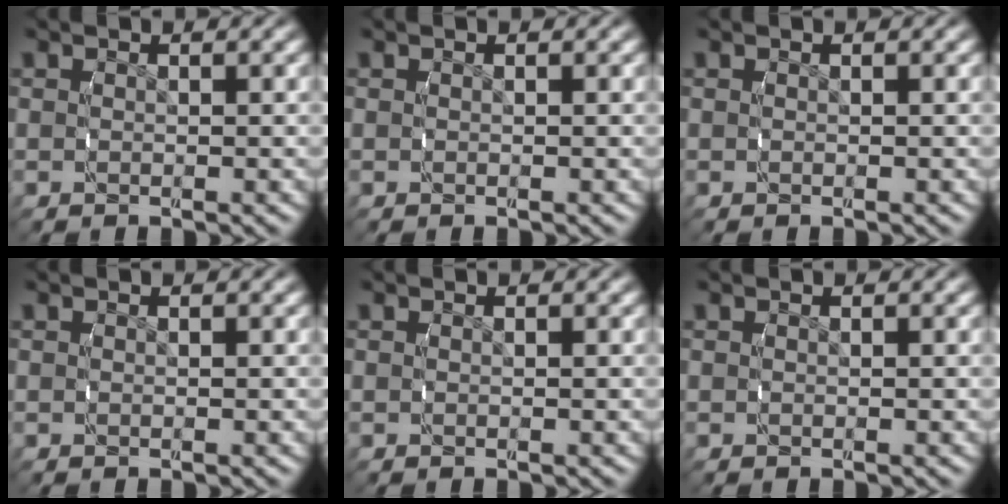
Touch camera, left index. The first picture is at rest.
{"total": 0.0}
{"total": 0.0}
{"total": 0.0}
{"total": 0.0}
{"total": 0.0}